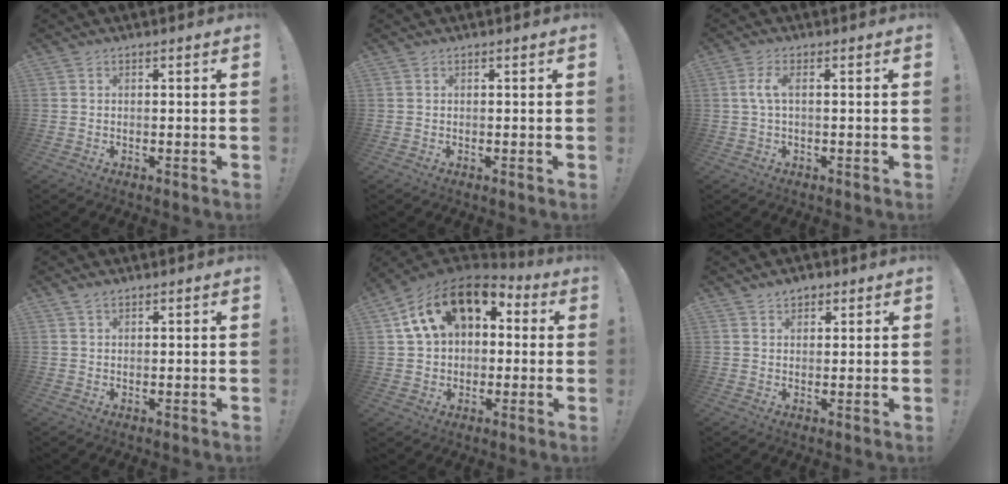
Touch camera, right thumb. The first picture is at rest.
{"total": 0.0}
{"total": 4.4, "force": [0.5, 1.2, 4.2], "torque": [-0.089, 0.002, 0.007]}
{"total": 1.5, "force": [1.2, 0.7, 0.7], "torque": [-0.013, -0.004, 0.022]}
{"total": 18.6, "force": [8.0, 11.8, 12.0], "torque": [-0.190, -0.025, 0.142]}
{"total": 2.9, "force": [1.9, 2.0, 0.8], "torque": [-0.011, -0.005, 0.035]}